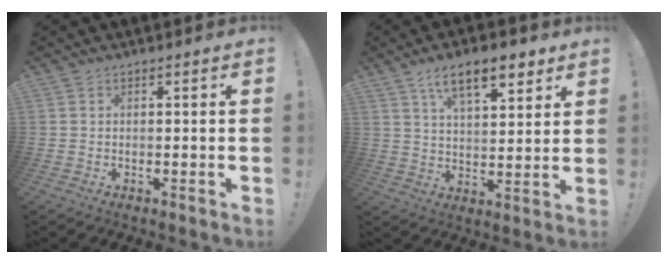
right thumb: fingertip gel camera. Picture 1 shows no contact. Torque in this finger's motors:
{"motor_torque": [0.11, 0.34, 0.85, 0.52, 0.31]}